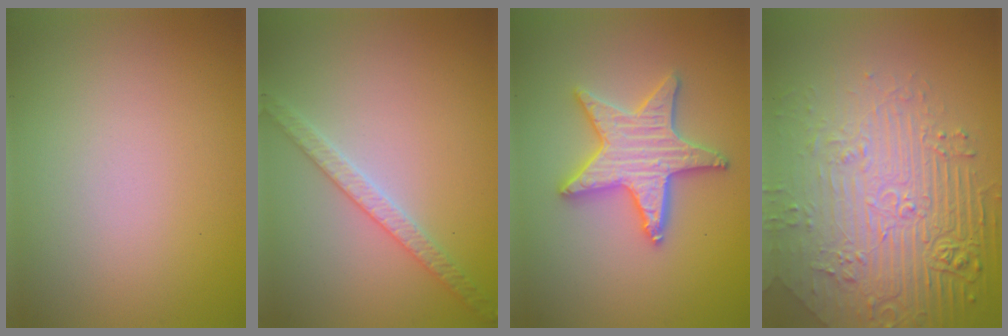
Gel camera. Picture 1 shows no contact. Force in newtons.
{"total": 2.9, "press": 2.8, "slide": 0.6}
{"total": 5.2, "press": 5.1, "slide": 0.8}
{"total": 8.5, "press": 6.3, "slide": 5.7}